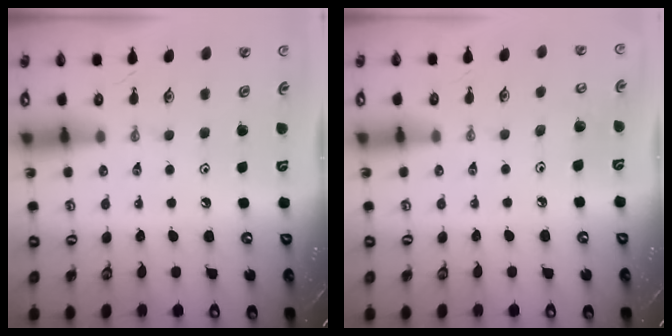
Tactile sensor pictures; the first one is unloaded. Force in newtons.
{"total": 7.3, "press": 7.2, "slide": 1.4}